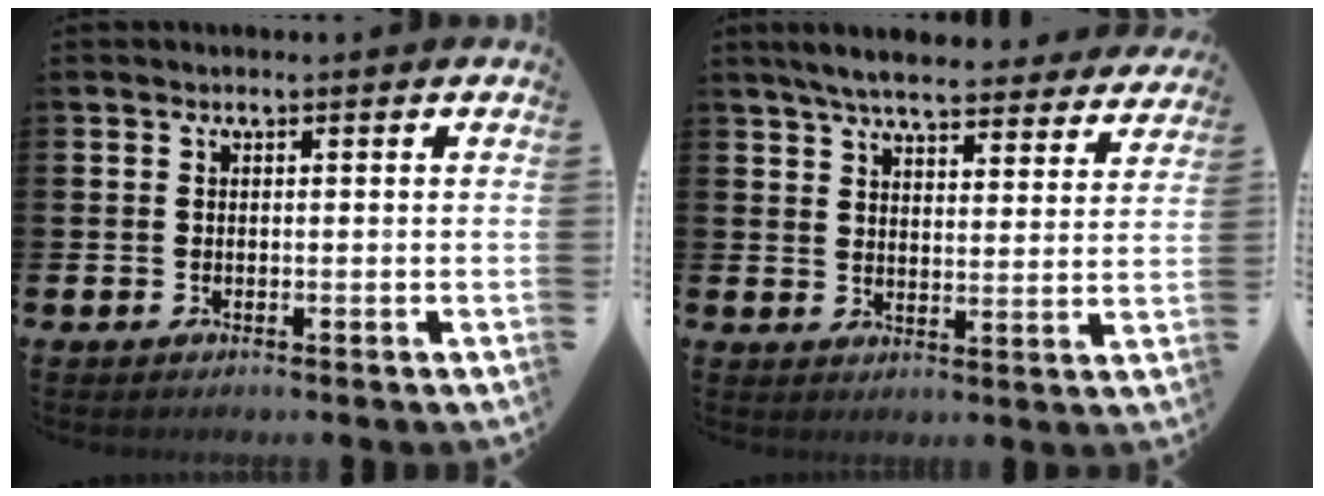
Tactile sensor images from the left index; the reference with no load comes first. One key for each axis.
{"total": 6.5, "fx": 6.1, "fy": 1.0, "fz": 2.0, "tx": -0.050, "ty": -0.035, "tz": 0.106}